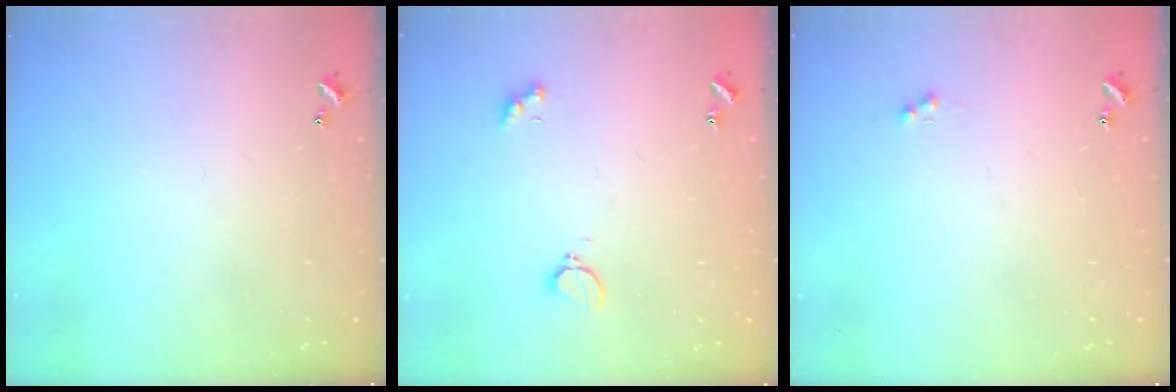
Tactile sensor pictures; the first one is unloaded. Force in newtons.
{"total": 2.8, "press": 2.8, "slide": 0.6}
{"total": 1.0, "press": 0.9, "slide": 0.5}